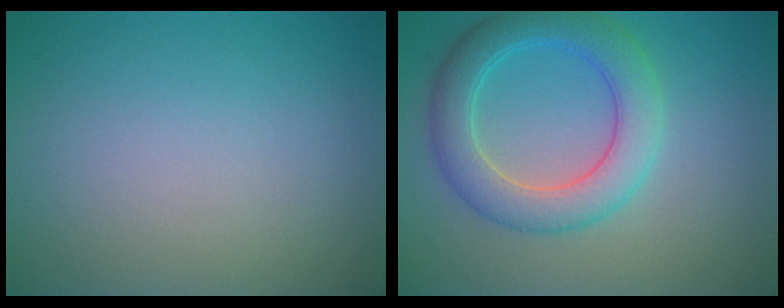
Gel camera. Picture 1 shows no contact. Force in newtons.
{"total": 5.5, "press": 5.5, "slide": 0.4}